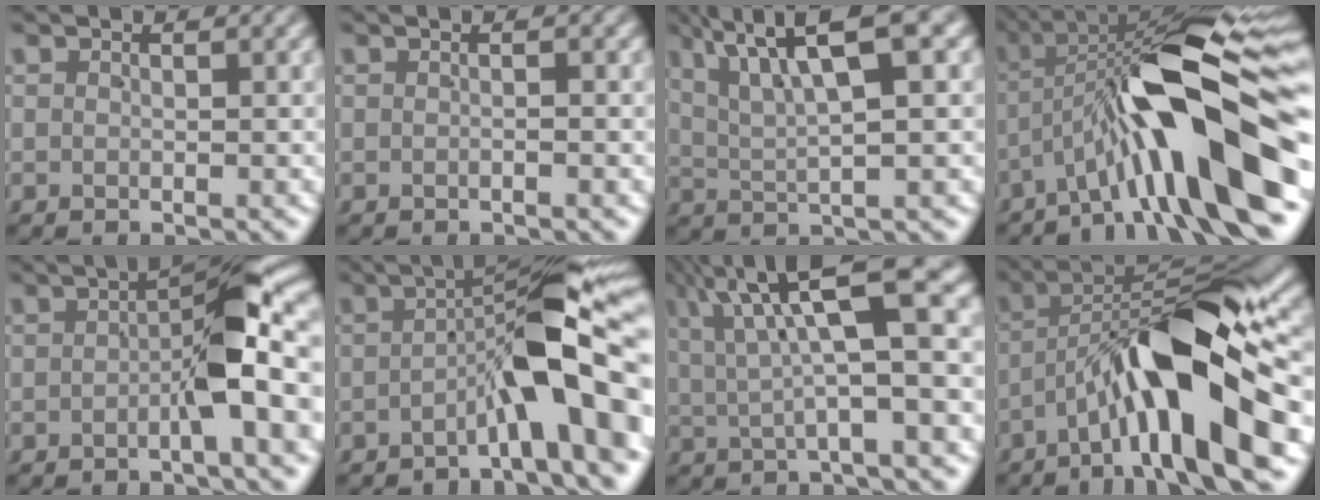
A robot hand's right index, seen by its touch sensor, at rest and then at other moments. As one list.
[{"total": 0.5, "force": [-0.1, -0.1, 0.5], "torque": [-0.007, 0.005, -0.005]}, {"total": 7.2, "force": [4.0, 1.7, 5.7], "torque": [-0.100, 0.011, 0.067]}, {"total": 15.4, "force": [-1.5, 4.9, 14.6], "torque": [-0.215, 0.007, -0.016]}, {"total": 7.3, "force": [0.1, 1.5, 7.1], "torque": [-0.090, 0.015, -0.001]}, {"total": 8.9, "force": [-0.9, 1.6, 8.7], "torque": [-0.114, 0.013, -0.014]}, {"total": 8.8, "force": [3.6, 2.5, 7.6], "torque": [-0.111, 0.031, 0.053]}, {"total": 12.5, "force": [-2.5, 3.8, 11.7], "torque": [-0.180, -0.003, -0.035]}]